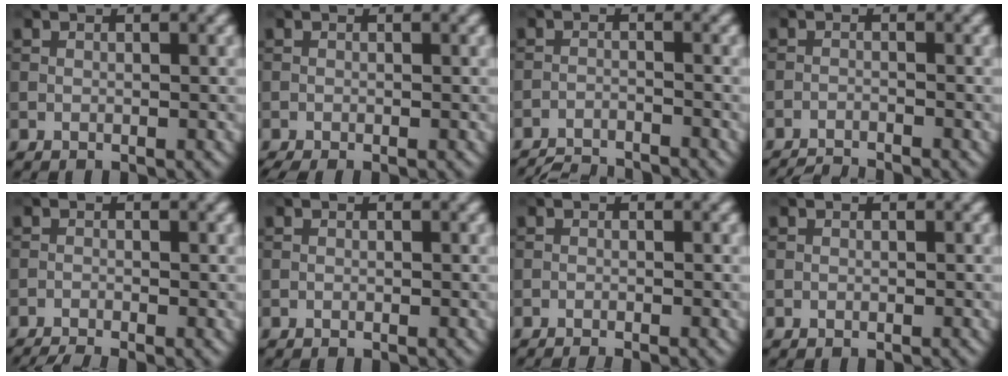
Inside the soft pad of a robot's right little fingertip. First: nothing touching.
{"total": 1.1, "force": [-0.7, 0.2, 0.8], "torque": [-0.017, -0.006, -0.014]}
{"total": 5.0, "force": [-4.8, 0.6, 1.1], "torque": [-0.024, -0.015, -0.082]}
{"total": 3.1, "force": [-2.9, 0.2, 0.9], "torque": [-0.017, -0.011, -0.057]}
{"total": 2.6, "force": [-2.1, 0.3, 1.4], "torque": [-0.029, -0.006, -0.044]}
{"total": 0.0}
{"total": 1.3, "force": [-1.0, 0.2, 0.8], "torque": [-0.006, -0.001, -0.018]}
{"total": 0.0}